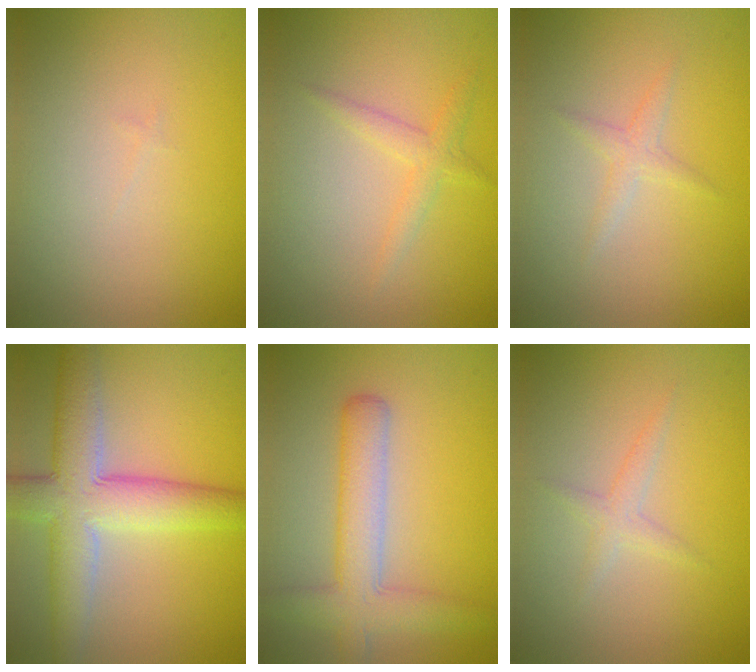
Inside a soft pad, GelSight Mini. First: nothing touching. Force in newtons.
{"total": 1.7, "press": 1.7, "slide": 0.0}
{"total": 1.2, "press": 1.2, "slide": 0.0}
{"total": 7.4, "press": 7.4, "slide": 0.4}
{"total": 4.6, "press": 4.6, "slide": 0.2}
{"total": 1.3, "press": 1.3, "slide": 0.1}